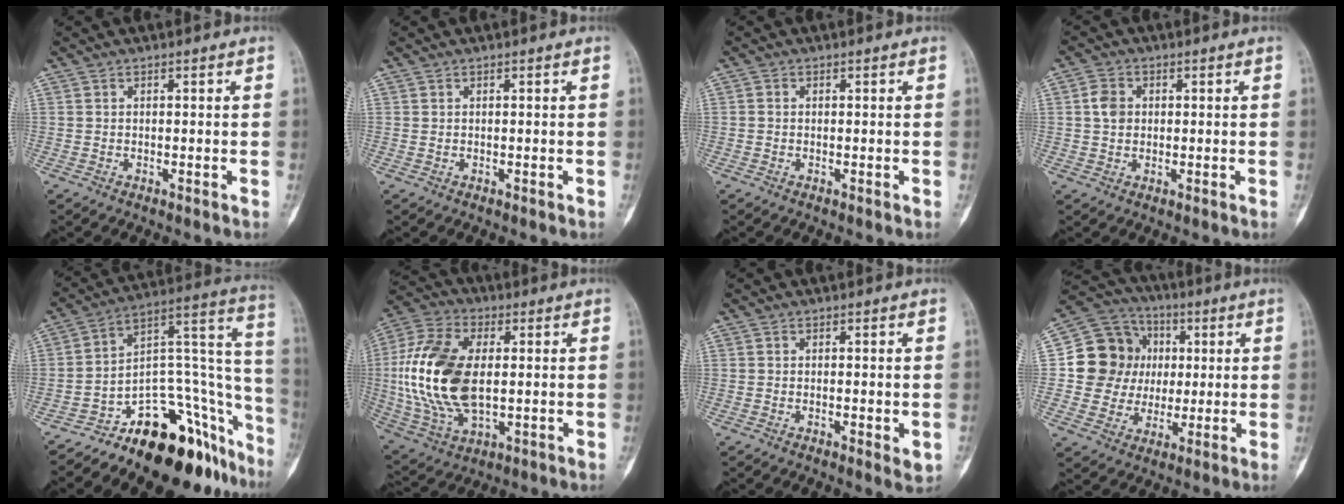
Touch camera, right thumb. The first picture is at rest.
{"total": 0.0}
{"total": 0.5, "force": [-0.1, 0.5, 0.2], "torque": [-0.004, 0.001, -0.004]}
{"total": 3.9, "force": [0.5, 3.1, 2.2], "torque": [-0.035, 0.002, 0.006]}
{"total": 24.5, "force": [-15.9, 10.4, 15.6], "torque": [-0.103, 0.143, -0.238]}
{"total": 20.3, "force": [0.8, 11.4, 16.8], "torque": [-0.358, -0.003, 0.020]}
{"total": 2.9, "force": [-0.6, 1.1, 2.6], "torque": [-0.035, -0.007, -0.007]}
{"total": 14.8, "force": [1.7, 13.6, 5.6], "torque": [-0.059, 0.017, 0.033]}